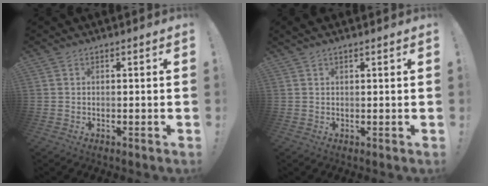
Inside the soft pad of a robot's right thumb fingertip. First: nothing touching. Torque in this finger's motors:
{"motor_torque": [0.59, 0.75, 0.82, 0.71, 0.03]}